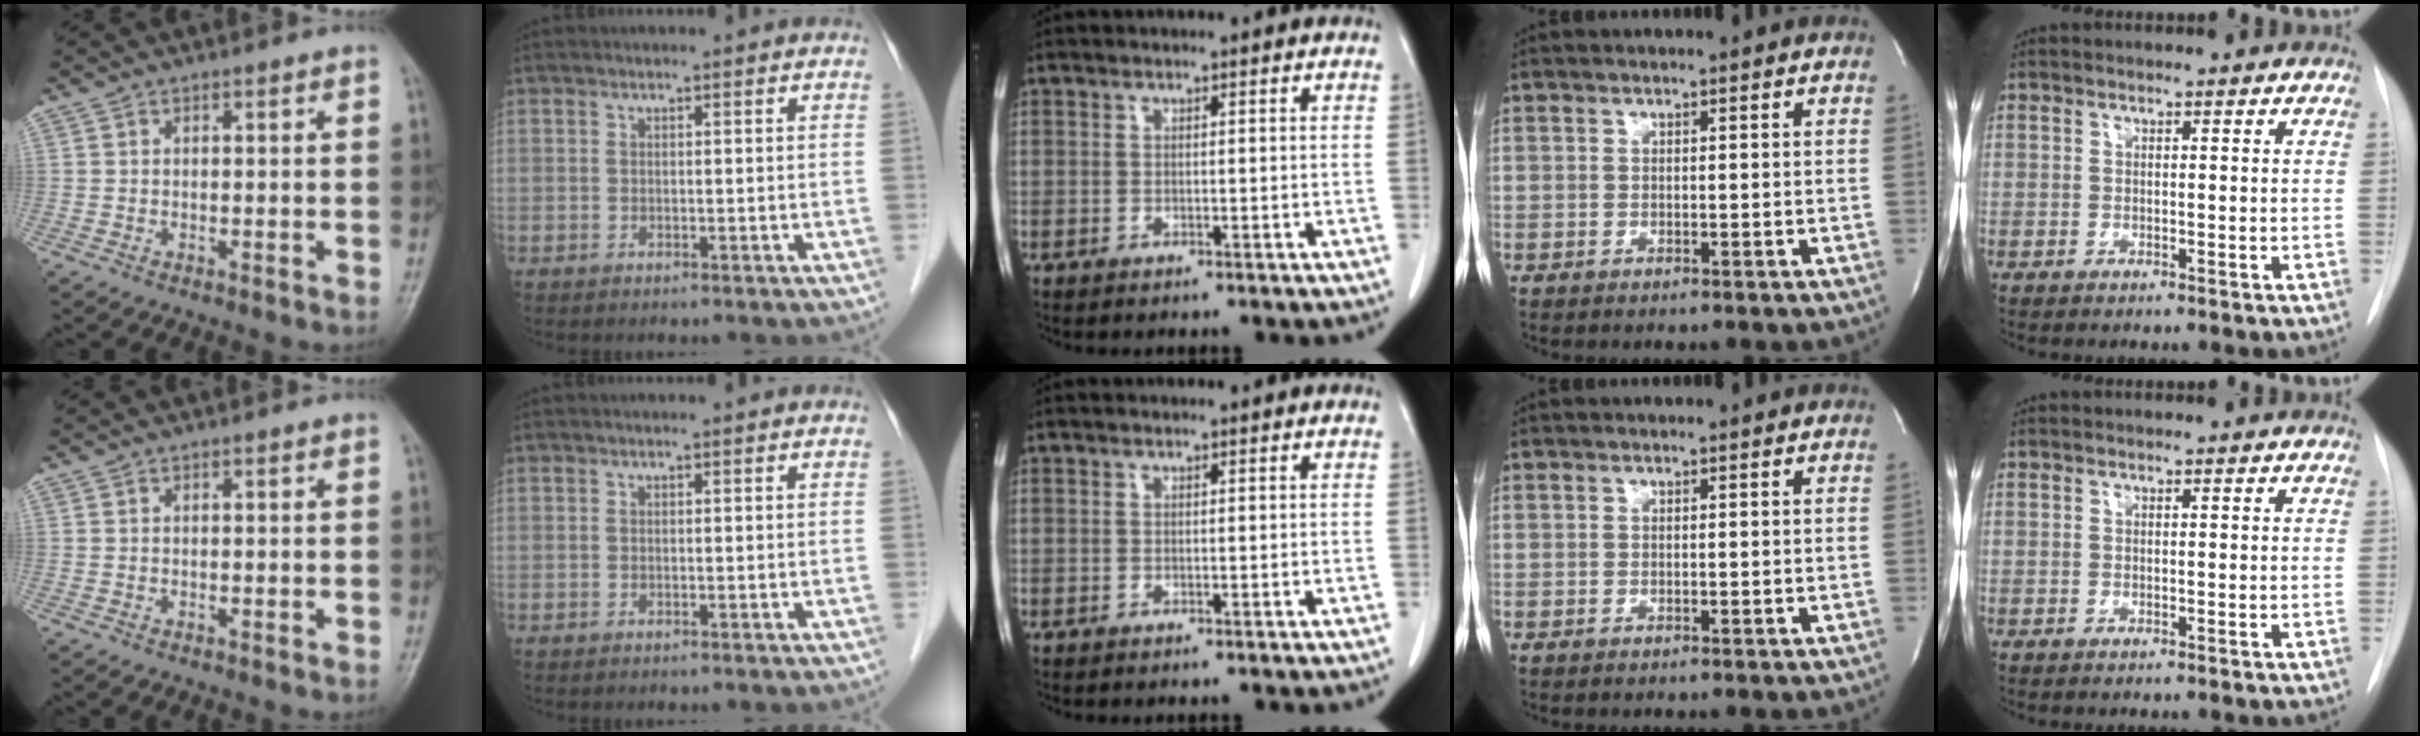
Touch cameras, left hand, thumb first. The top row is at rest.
{}